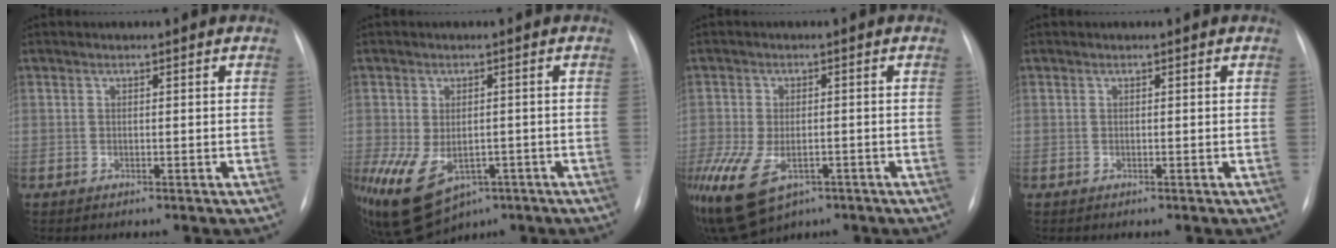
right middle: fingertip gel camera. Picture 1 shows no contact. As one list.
[{"total": 13.0, "force": [-6.1, 8.3, 7.9], "torque": [-0.161, -0.009, -0.081]}, {"total": 19.8, "force": [-9.3, 12.9, 11.7], "torque": [-0.326, -0.029, -0.139]}, {"total": 0.0}]